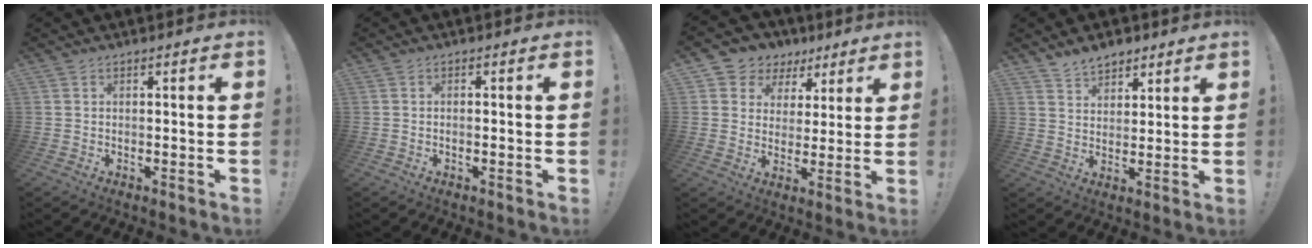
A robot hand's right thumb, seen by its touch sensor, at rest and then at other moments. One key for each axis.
{"total": 0.9, "fx": -0.7, "fy": 0.0, "fz": 0.5, "tx": -0.015, "ty": 0.003, "tz": -0.011}
{"total": 7.2, "fx": 3.0, "fy": 6.4, "fz": 1.3, "tx": -0.022, "ty": -0.017, "tz": 0.062}
{"total": 6.3, "fx": 5.2, "fy": 3.4, "fz": 1.3, "tx": -0.017, "ty": -0.029, "tz": 0.096}